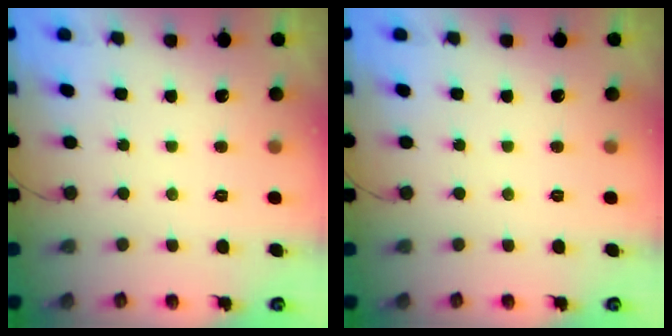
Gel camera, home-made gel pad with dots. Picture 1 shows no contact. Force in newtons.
{"total": 0.0}